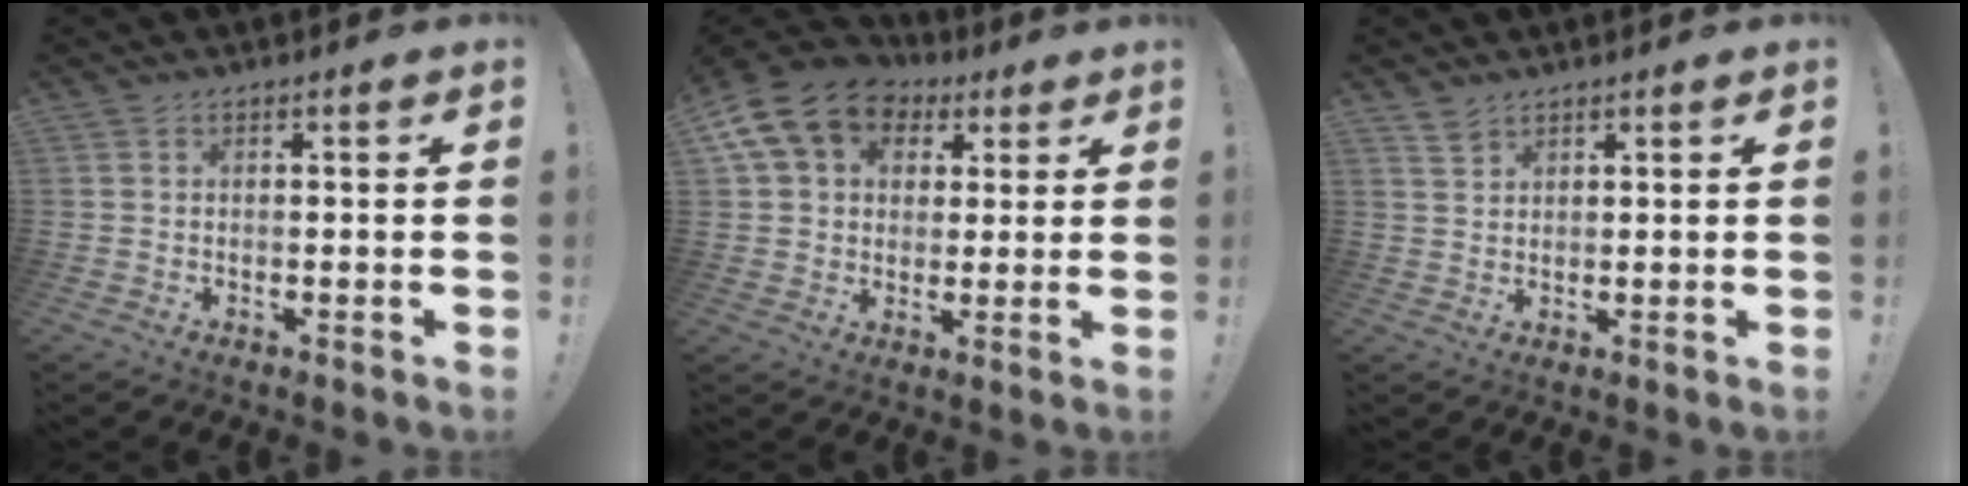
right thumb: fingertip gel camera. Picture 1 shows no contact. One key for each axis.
{"total": 14.8, "fx": 6.3, "fy": 11.3, "fz": 7.3, "tx": -0.107, "ty": -0.023, "tz": 0.123}
{"total": 3.0, "fx": 2.4, "fy": 1.4, "fz": 0.8, "tx": -0.009, "ty": -0.016, "tz": 0.046}